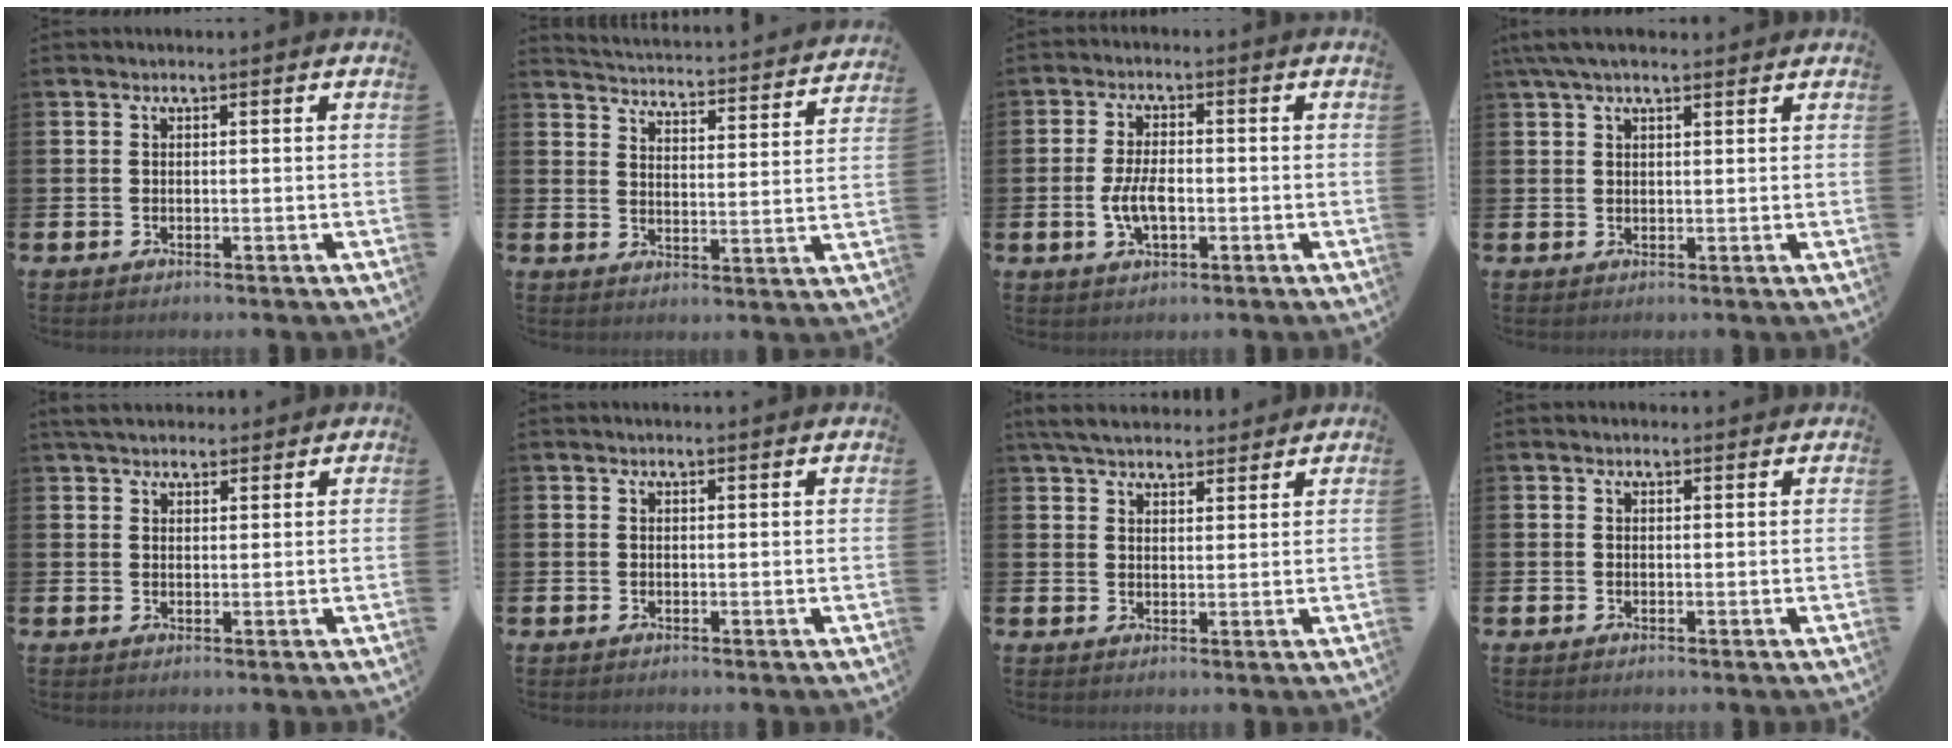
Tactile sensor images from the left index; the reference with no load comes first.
{"total": 4.0, "force": [4.0, 0.1, 0.3], "torque": [-0.031, -0.040, 0.066]}
{"total": 4.4, "force": [-0.7, 2.1, 3.8], "torque": [-0.065, -0.003, -0.015]}
{"total": 3.9, "force": [3.0, 1.1, 2.2], "torque": [-0.050, 0.001, 0.055]}
{"total": 3.7, "force": [3.4, 1.2, 0.8], "torque": [-0.016, -0.010, 0.063]}
{"total": 0.7, "force": [0.7, -0.1, 0.1], "torque": [0.004, -0.004, 0.013]}
{"total": 5.4, "force": [5.1, 1.3, 1.4], "torque": [-0.049, -0.013, 0.095]}
{"total": 0.8, "force": [0.7, 0.3, 0.3], "torque": [0.004, -0.002, 0.011]}